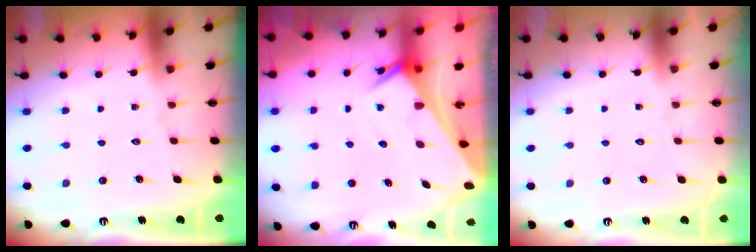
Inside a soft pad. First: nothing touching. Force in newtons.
{"total": 3.0, "press": 3.0, "slide": 0.1}
{"total": 1.7, "press": 1.7, "slide": 0.1}